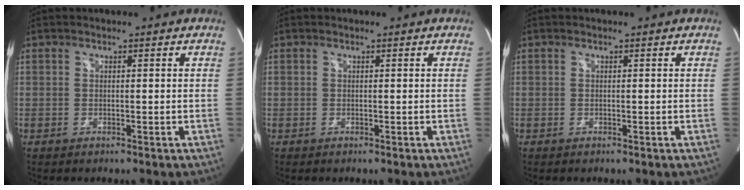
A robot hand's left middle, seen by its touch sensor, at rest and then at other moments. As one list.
[{"total": 0.0}, {"total": 0.0}]